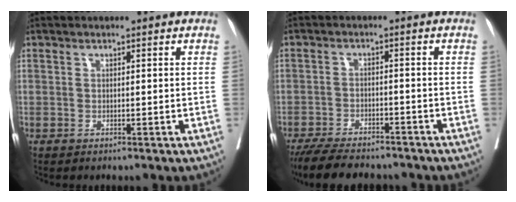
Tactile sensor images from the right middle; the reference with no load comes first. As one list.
[{"total": 11.4, "force": [-9.9, 2.8, 4.8], "torque": [-0.078, -0.011, -0.149]}]